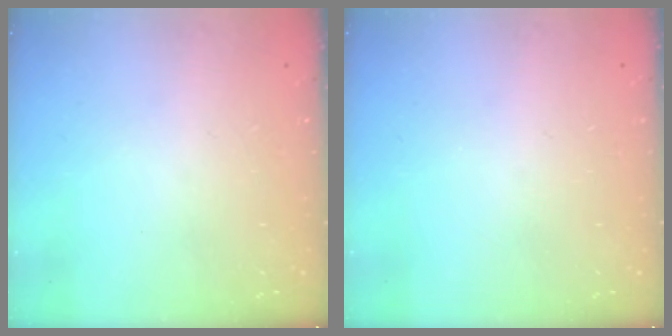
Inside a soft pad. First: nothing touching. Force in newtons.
{"total": 0.0}